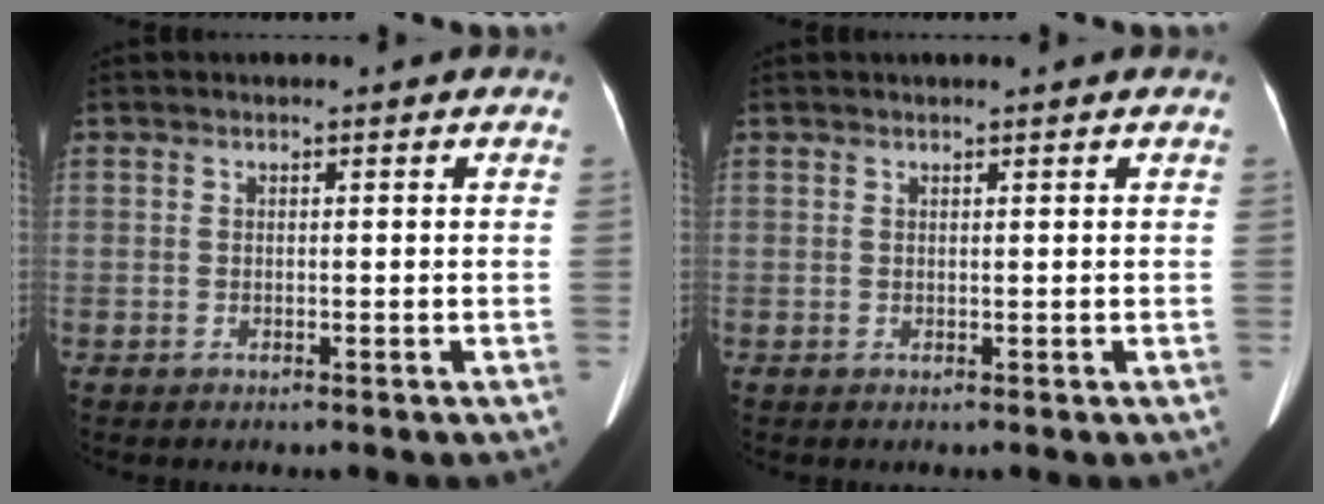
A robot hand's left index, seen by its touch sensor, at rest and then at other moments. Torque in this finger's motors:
{"motor_torque": [-0.02, 0.08, -0.02, -0.01]}